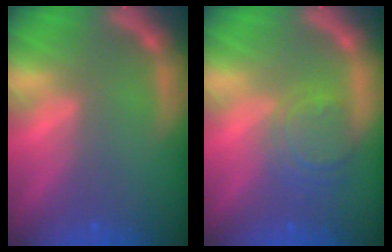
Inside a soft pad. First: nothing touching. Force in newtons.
{"total": 4.5}